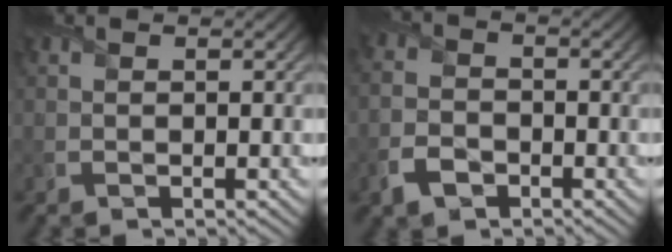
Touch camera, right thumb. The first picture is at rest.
{"total": 4.1, "force": [-2.4, 2.6, 2.1], "torque": [-0.055, -0.006, -0.057]}